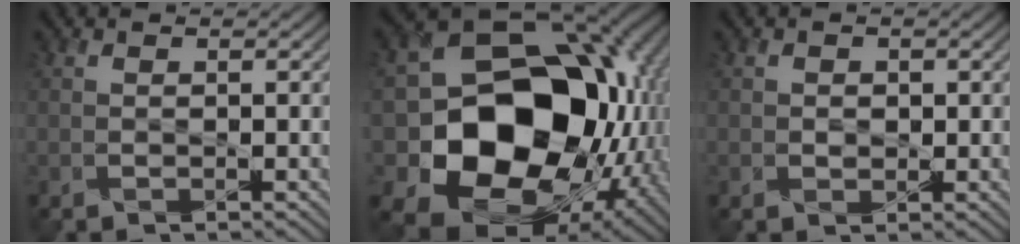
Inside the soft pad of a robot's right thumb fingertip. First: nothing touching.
{"total": 18.4, "force": [-2.8, 14.3, 11.2], "torque": [-0.203, -0.058, -0.024]}
{"total": 1.2, "force": [0.1, 1.1, 0.4], "torque": [-0.013, -0.006, 0.001]}